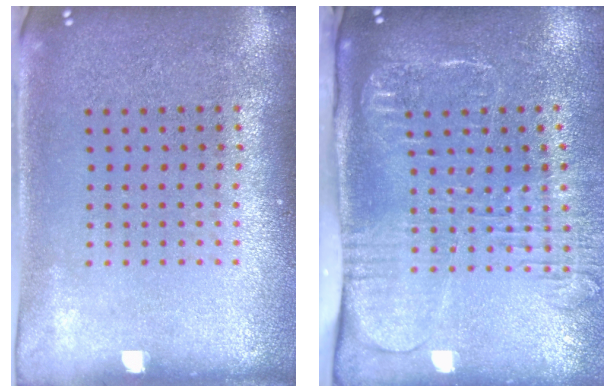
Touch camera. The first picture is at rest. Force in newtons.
{"total": 2.7, "press": 2.1, "slide": 1.7}